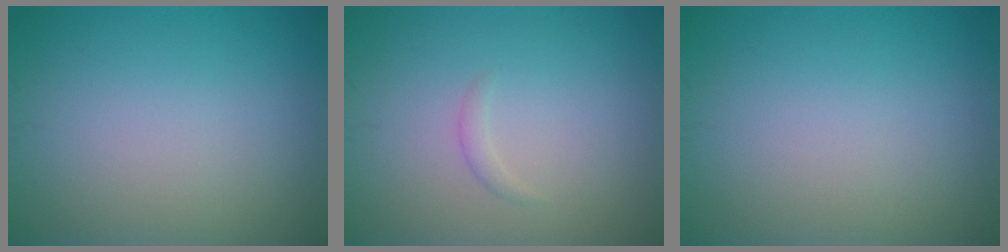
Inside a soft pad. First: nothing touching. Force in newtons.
{"total": 0.7, "press": 0.7, "slide": 0.0}
{"total": 0.0}